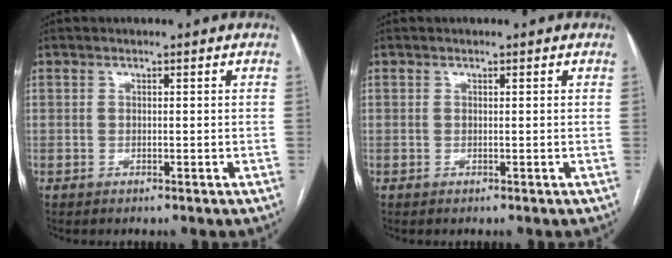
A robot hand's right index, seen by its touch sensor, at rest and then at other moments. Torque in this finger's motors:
{"motor_torque": [0.02, 0.03, 0.04, 0.01]}